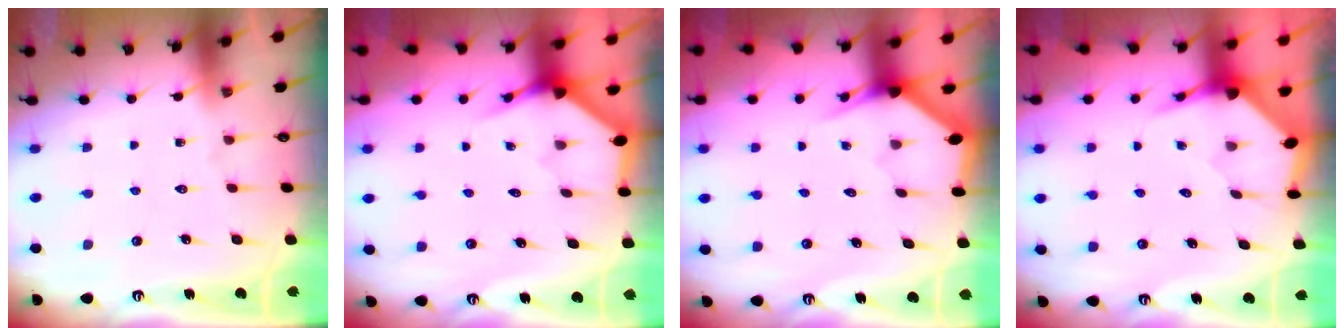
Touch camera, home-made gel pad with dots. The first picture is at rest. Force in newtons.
{"total": 3.5, "press": 3.4, "slide": 0.2}
{"total": 3.1, "press": 3.1, "slide": 0.1}
{"total": 3.5, "press": 3.4, "slide": 0.4}